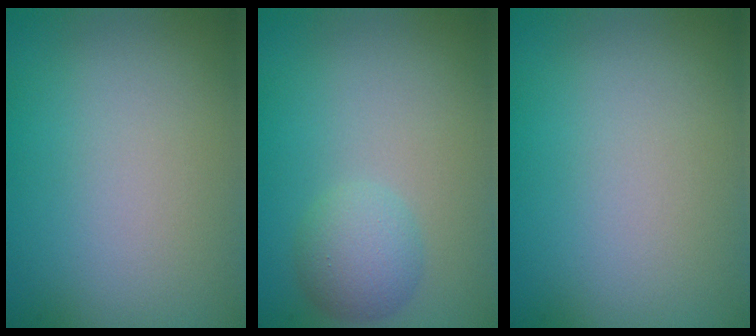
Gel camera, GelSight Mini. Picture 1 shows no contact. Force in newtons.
{"total": 2.6, "press": 2.6, "slide": 0.1}
{"total": 0.0}